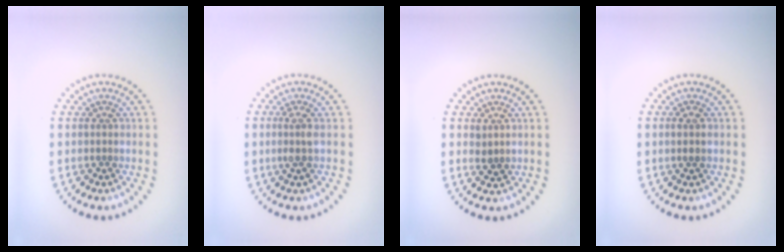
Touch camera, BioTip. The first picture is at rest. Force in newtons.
{"total": 1.4, "press": 1.1, "slide": 0.8}
{"total": 1.0, "press": 0.9, "slide": 0.5}
{"total": 1.1, "press": 1.0, "slide": 0.5}